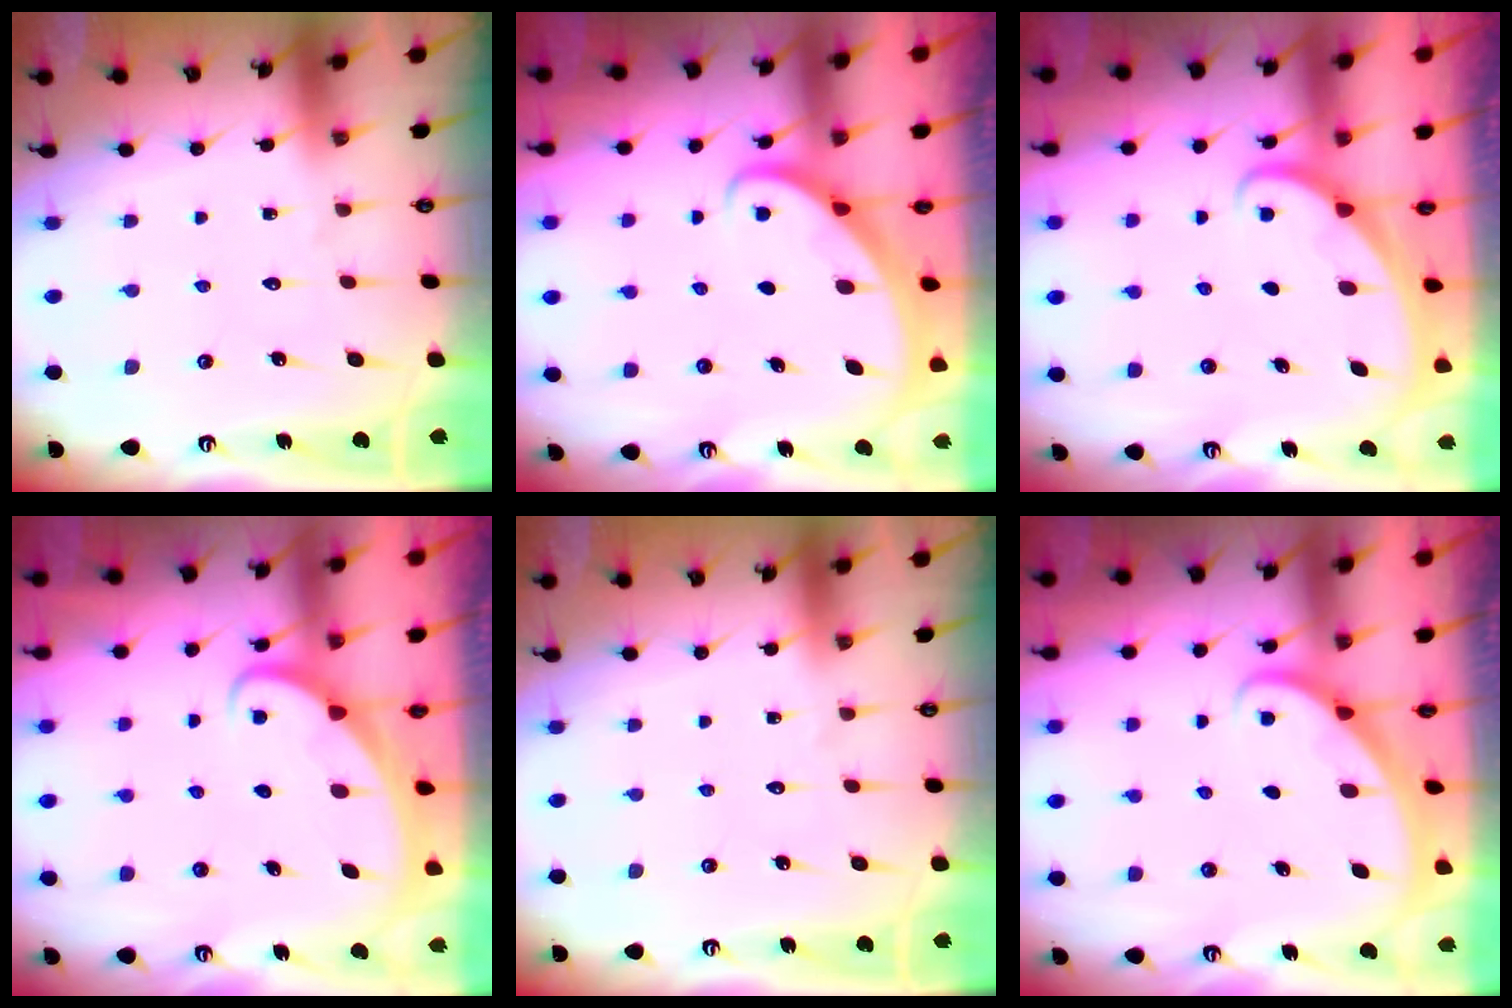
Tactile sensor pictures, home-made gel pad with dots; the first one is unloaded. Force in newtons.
{"total": 2.5, "press": 2.5, "slide": 0.3}
{"total": 1.6, "press": 1.5, "slide": 0.1}
{"total": 2.3, "press": 2.3, "slide": 0.3}
{"total": 0.0}
{"total": 2.1, "press": 2.1, "slide": 0.1}